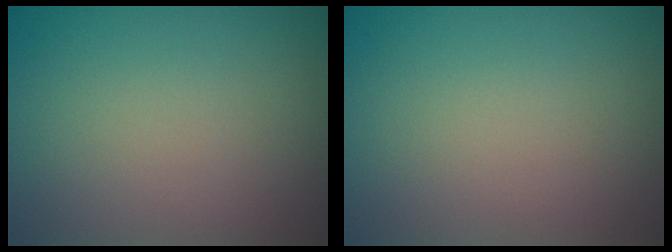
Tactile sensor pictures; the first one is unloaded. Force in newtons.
{"total": 0.0}